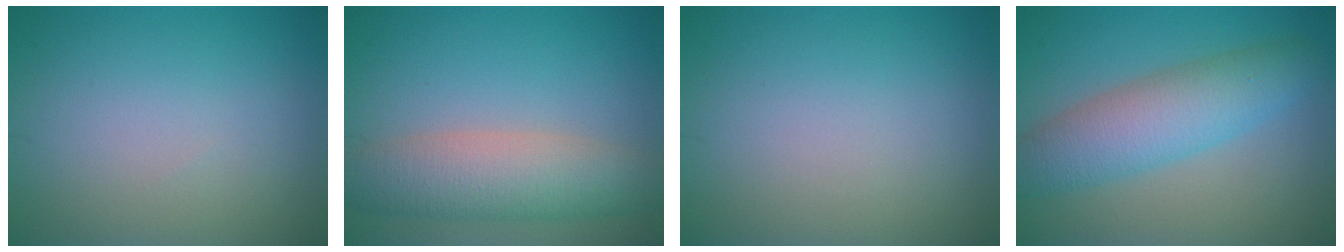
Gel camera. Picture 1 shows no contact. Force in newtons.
{"total": 6.0, "press": 6.0, "slide": 0.4}
{"total": 0.0}
{"total": 6.2, "press": 6.2, "slide": 0.1}